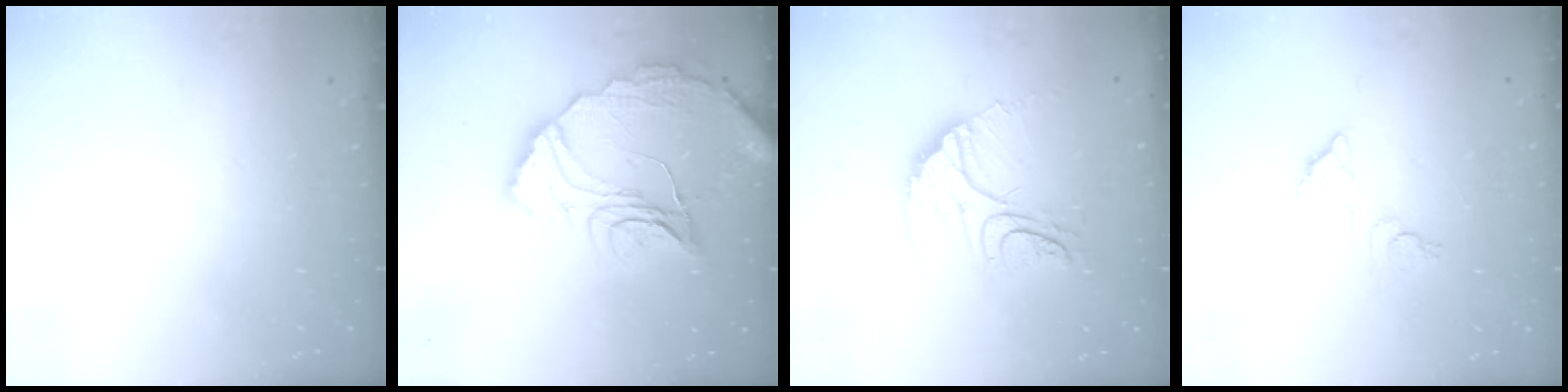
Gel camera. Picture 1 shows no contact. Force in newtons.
{"total": 21.9, "press": 21.8, "slide": 2.0}
{"total": 16.3, "press": 16.2, "slide": 1.9}
{"total": 6.8, "press": 6.8, "slide": 0.3}